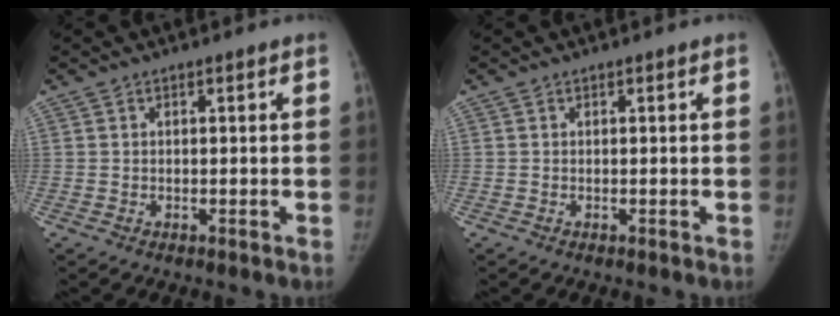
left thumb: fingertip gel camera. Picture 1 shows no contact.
{"total": 0.0}